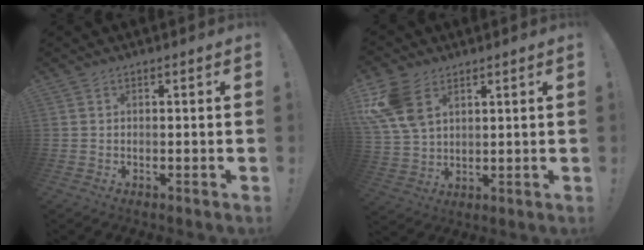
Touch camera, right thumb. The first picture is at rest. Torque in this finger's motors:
{"motor_torque": [0.41, 0.41, 0.26, 0.54, 0.17]}